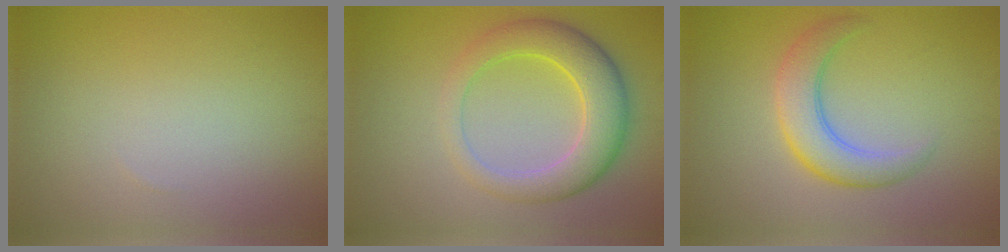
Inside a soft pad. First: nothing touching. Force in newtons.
{"total": 5.8, "press": 5.8, "slide": 0.1}
{"total": 4.4, "press": 4.4, "slide": 0.1}